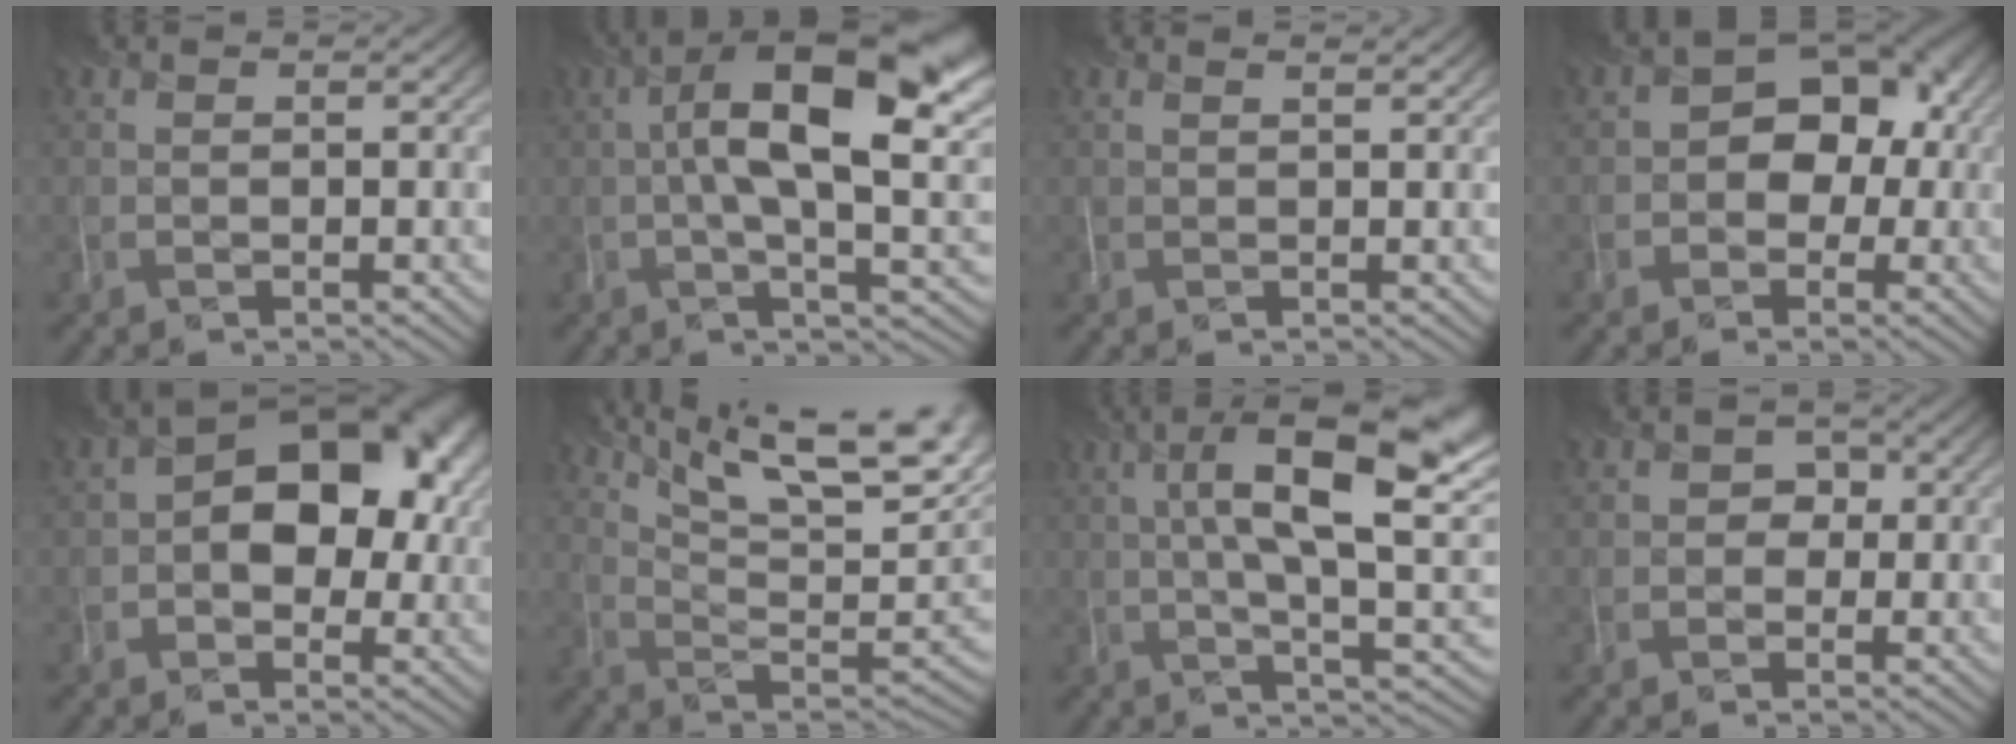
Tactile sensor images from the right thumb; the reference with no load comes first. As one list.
[{"total": 16.0, "force": [2.3, 6.1, 14.5], "torque": [-0.236, 0.011, 0.041]}, {"total": 1.2, "force": [1.0, 0.3, 0.7], "torque": [-0.011, 0.003, 0.008]}, {"total": 6.5, "force": [-0.8, 5.1, 3.9], "torque": [-0.029, 0.011, -0.022]}, {"total": 11.1, "force": [0.5, 7.3, 8.3], "torque": [-0.099, 0.019, 0.000]}, {"total": 20.6, "force": [12.1, 7.1, 15.1], "torque": [-0.229, 0.042, 0.199]}, {"total": 15.6, "force": [3.9, 5.2, 14.2], "torque": [-0.221, 0.015, 0.067]}, {"total": 1.9, "force": [-0.4, 1.8, 0.3], "torque": [0.012, 0.006, -0.011]}]